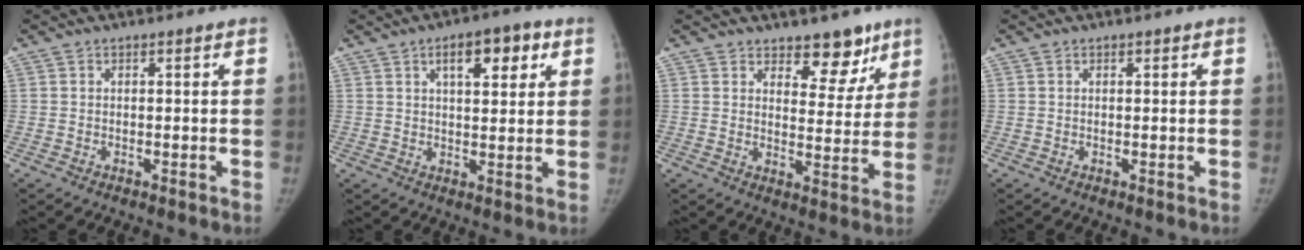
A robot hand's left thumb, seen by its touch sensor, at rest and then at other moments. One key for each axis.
{"total": 8.6, "fx": 3.8, "fy": 3.7, "fz": 6.8, "tx": -0.076, "ty": -0.005, "tz": 0.053}
{"total": 8.2, "fx": 5.9, "fy": 4.4, "fz": 3.7, "tx": -0.002, "ty": -0.036, "tz": 0.082}
{"total": 0.0}